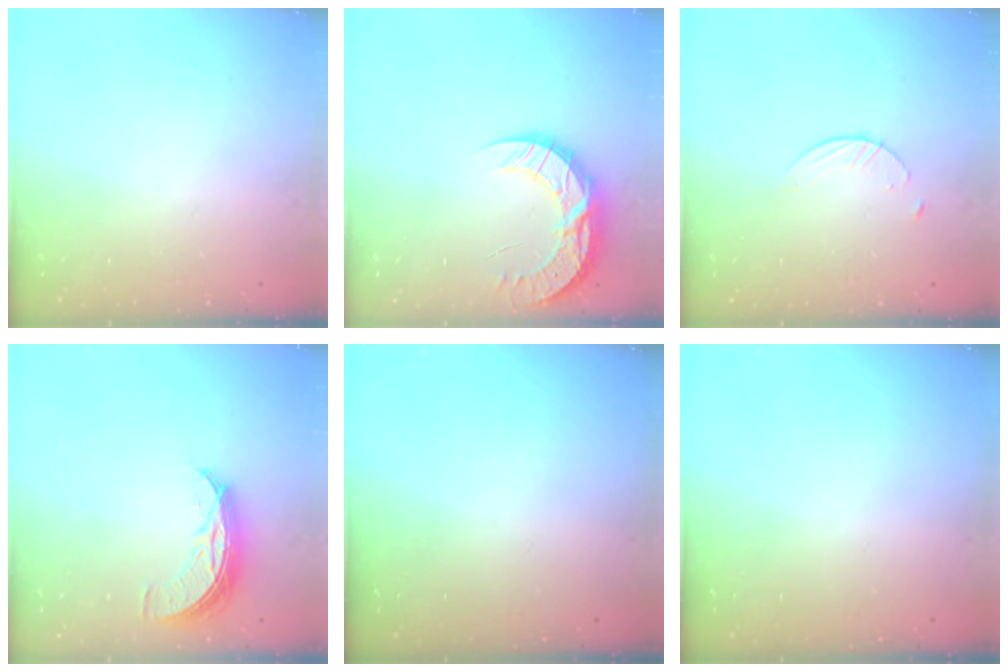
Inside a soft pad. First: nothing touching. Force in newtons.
{"total": 13.0, "press": 12.9, "slide": 1.0}
{"total": 2.7, "press": 2.6, "slide": 0.3}
{"total": 8.4, "press": 8.4, "slide": 0.4}
{"total": 0.0}
{"total": 0.0}